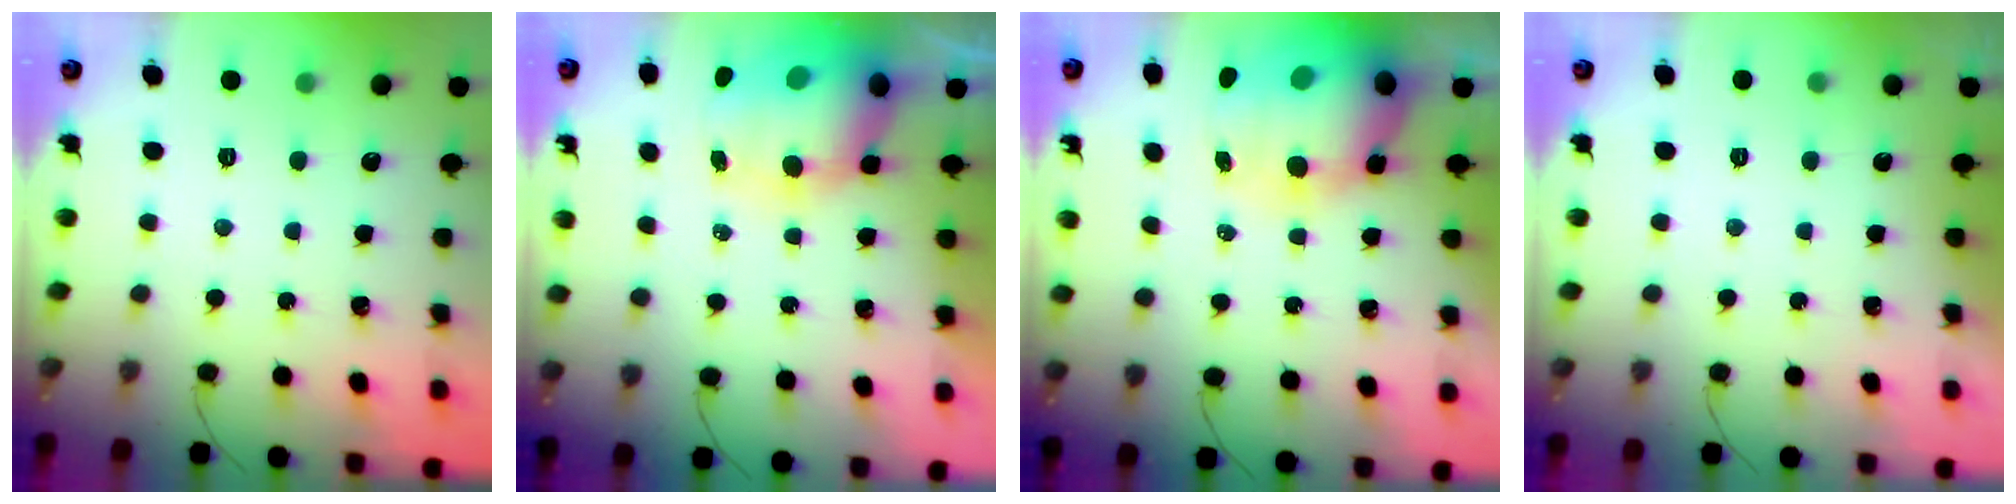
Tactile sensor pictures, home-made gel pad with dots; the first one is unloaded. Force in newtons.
{"total": 13.2, "press": 12.8, "slide": 3.3}
{"total": 15.8, "press": 15.3, "slide": 3.8}
{"total": 0.0}